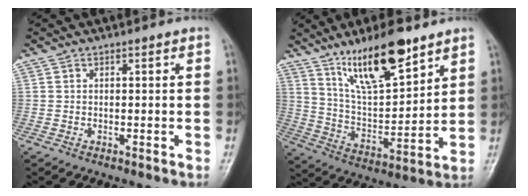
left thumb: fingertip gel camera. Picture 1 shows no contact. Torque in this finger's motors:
{"motor_torque": [0.77, 0.30, 1.15, -1.39, 0.27]}